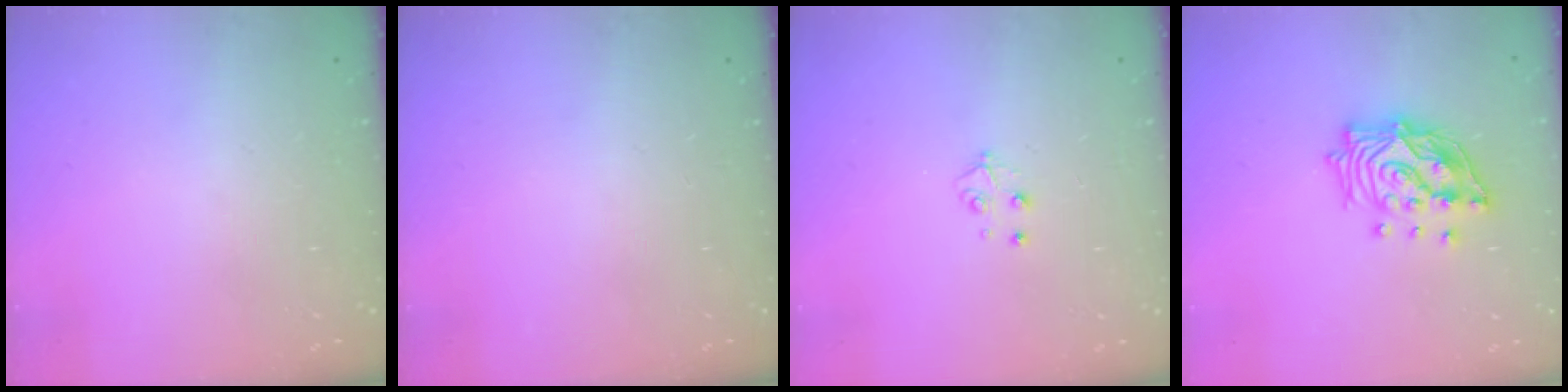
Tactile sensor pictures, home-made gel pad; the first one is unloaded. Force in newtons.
{"total": 0.0}
{"total": 3.4, "press": 3.4, "slide": 0.4}
{"total": 17.3, "press": 17.1, "slide": 2.3}